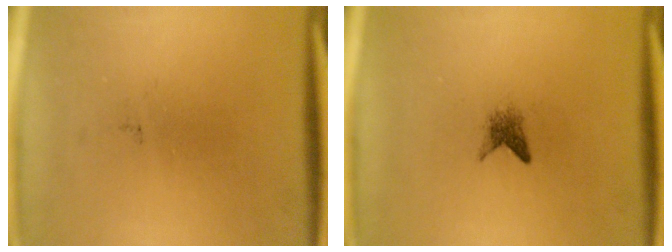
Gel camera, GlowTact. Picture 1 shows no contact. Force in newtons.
{"total": 1.5}